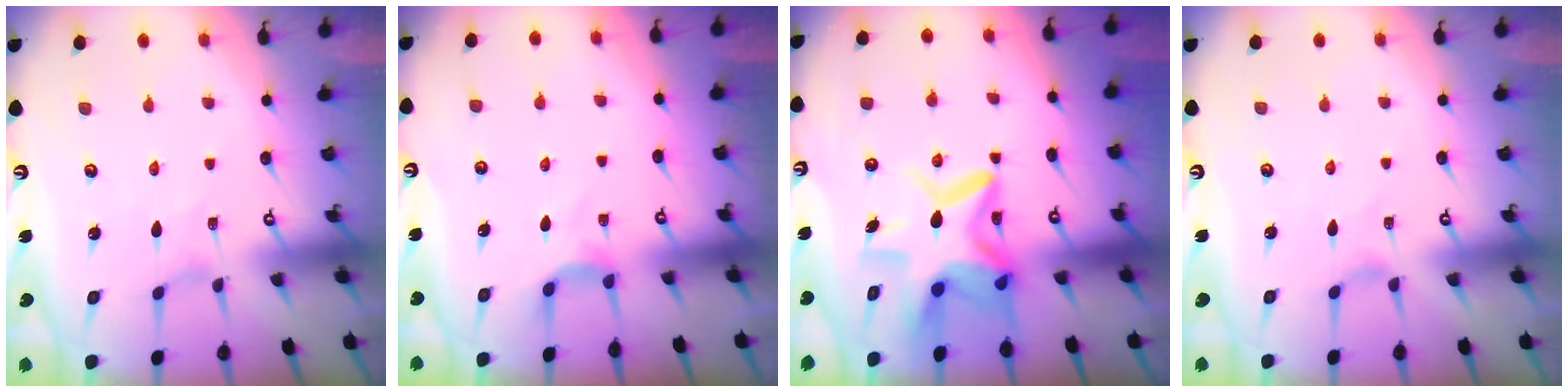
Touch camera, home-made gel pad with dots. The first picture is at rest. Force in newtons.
{"total": 2.8, "press": 2.8, "slide": 0.3}
{"total": 12.7, "press": 12.6, "slide": 2.0}
{"total": 0.5, "press": 0.5, "slide": 0.2}